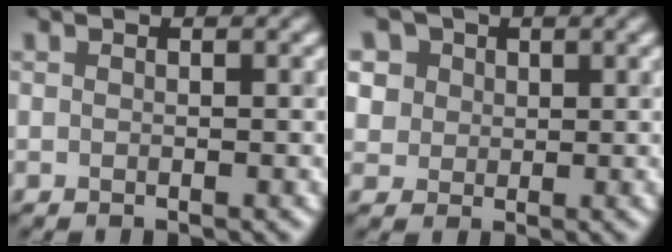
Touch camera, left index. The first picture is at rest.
{"total": 5.3, "force": [2.6, 4.2, 1.8], "torque": [-0.041, 0.016, 0.033]}